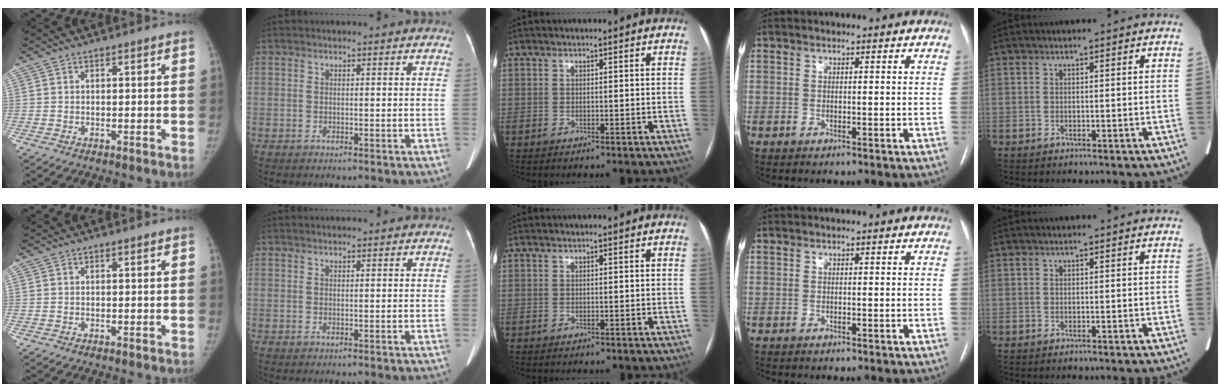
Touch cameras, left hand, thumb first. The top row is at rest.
{}